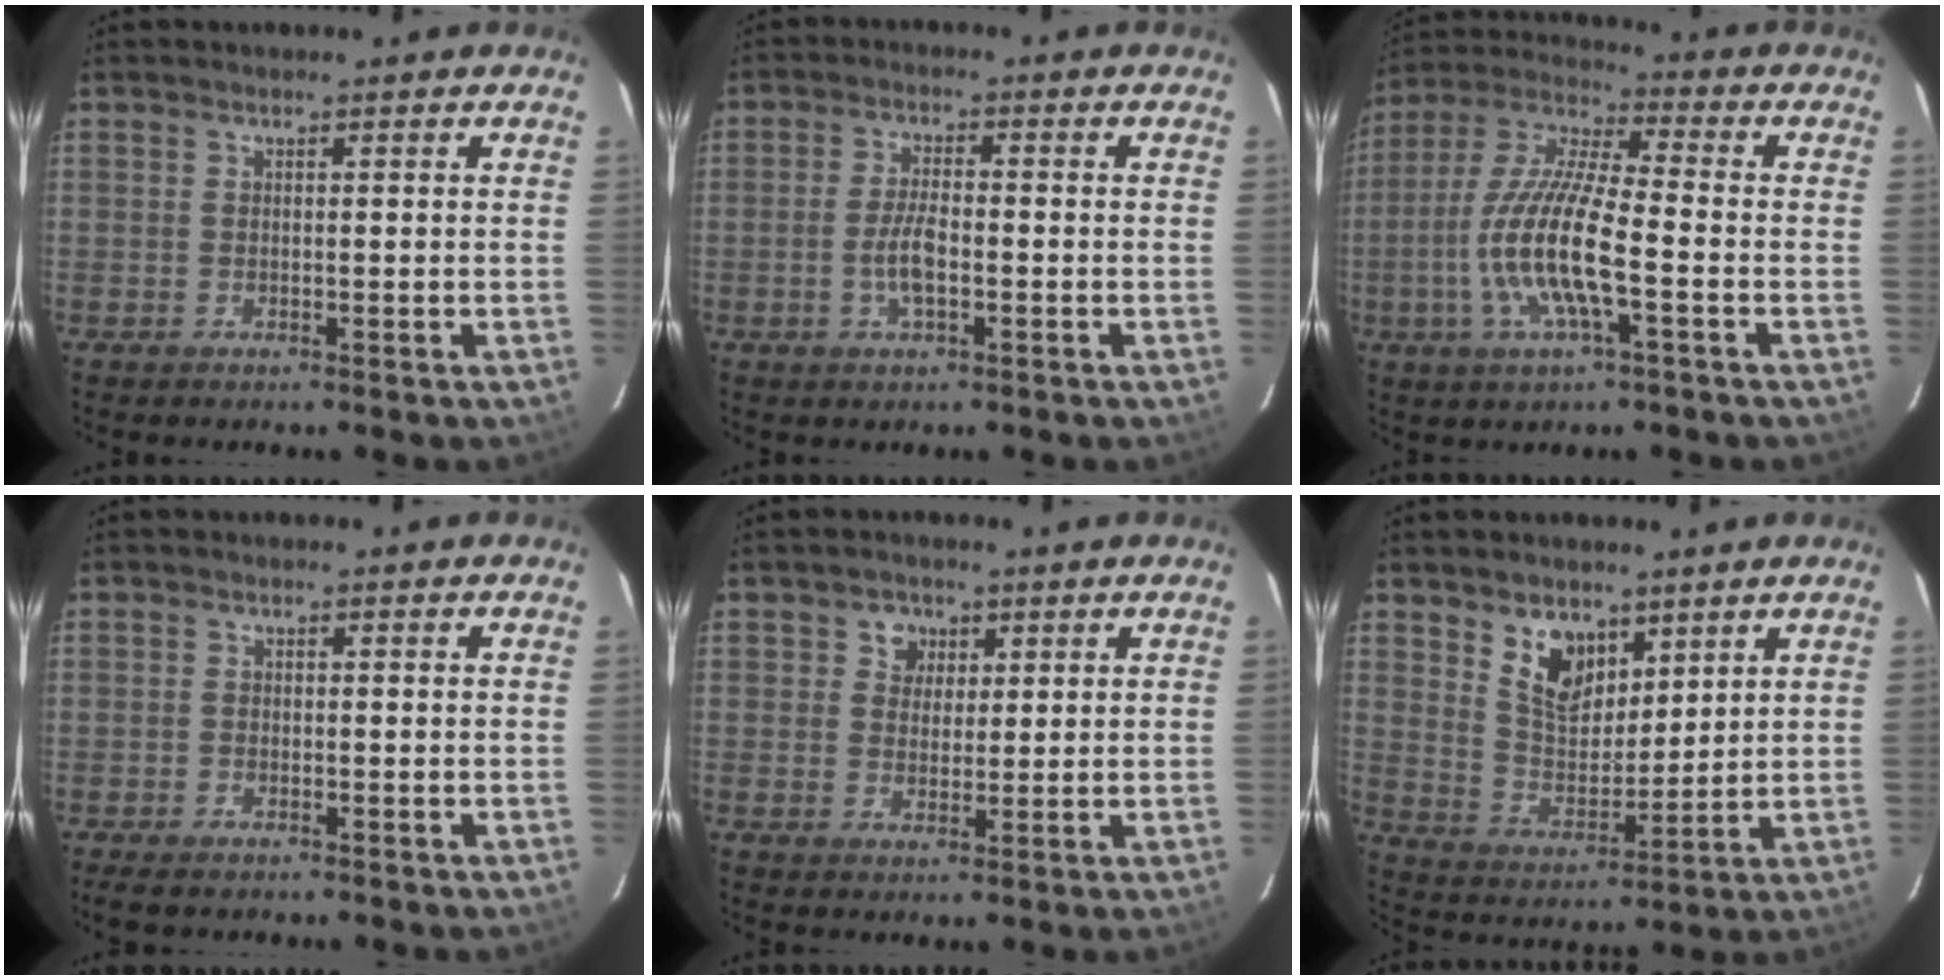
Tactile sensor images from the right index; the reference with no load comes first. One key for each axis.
{"total": 4.9, "fx": -1.5, "fy": 1.7, "fz": 4.3, "tx": -0.090, "ty": 0.000, "tz": -0.029}
{"total": 14.5, "fx": -4.0, "fy": 3.0, "fz": 13.7, "tx": -0.281, "ty": -0.006, "tz": -0.081}
{"total": 2.6, "fx": -2.0, "fy": 1.2, "fz": 1.1, "tx": -0.031, "ty": -0.007, "tz": -0.037}
{"total": 3.7, "fx": 1.4, "fy": 3.3, "fz": 0.7, "tx": 0.001, "ty": 0.008, "tz": 0.024}
{"total": 9.2, "fx": 5.5, "fy": 5.5, "fz": 4.9, "tx": -0.084, "ty": 0.005, "tz": 0.111}